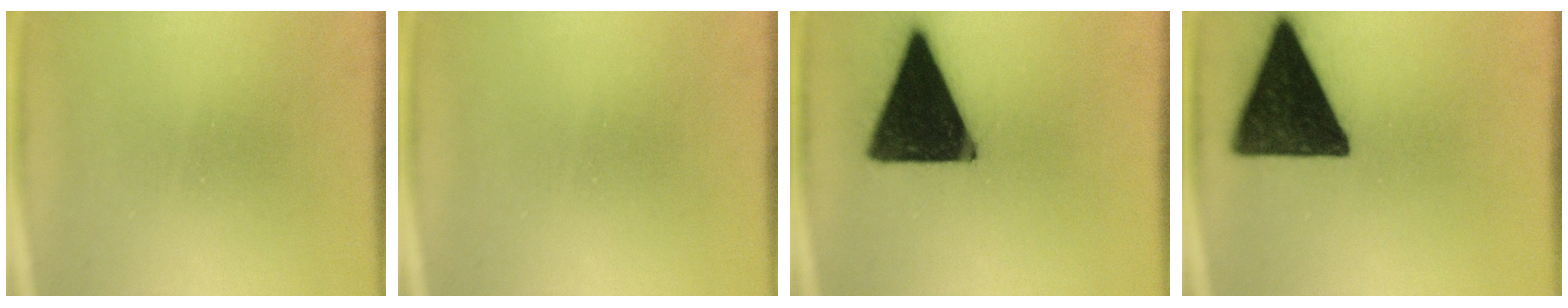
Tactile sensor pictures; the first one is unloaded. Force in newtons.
{"total": 0.0}
{"total": 19.2}
{"total": 18.1}